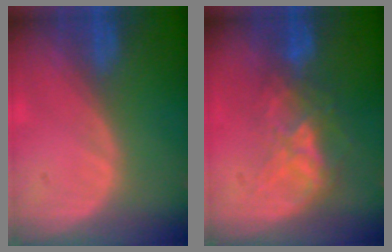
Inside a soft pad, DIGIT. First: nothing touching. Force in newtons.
{"total": 6.6, "press": 5.9, "slide": 2.9}